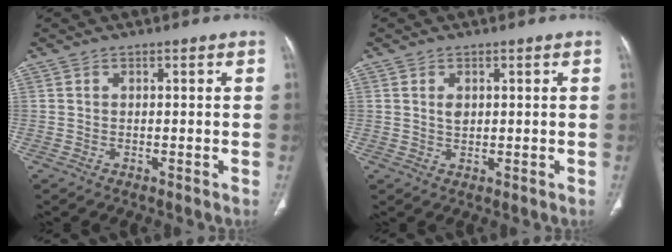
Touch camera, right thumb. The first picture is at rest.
{"total": 1.7, "force": [0.5, 1.1, 1.2], "torque": [-0.016, -0.004, 0.012]}